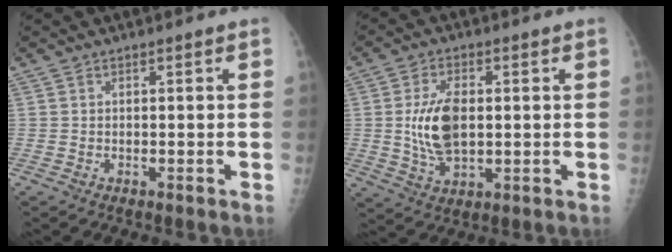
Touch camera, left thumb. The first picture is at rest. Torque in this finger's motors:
{"motor_torque": [-0.01, 0.26, 0.28, 0.12, 0.07]}